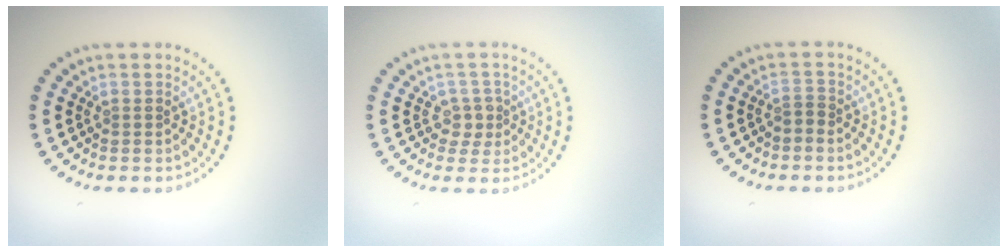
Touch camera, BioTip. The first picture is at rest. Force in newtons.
{"total": 1.7, "press": 1.5, "slide": 0.9}
{"total": 0.9, "press": 0.5, "slide": 0.7}